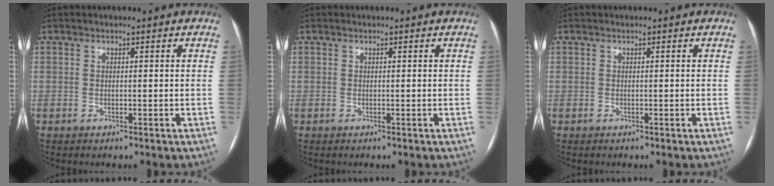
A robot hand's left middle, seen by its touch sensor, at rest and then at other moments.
{"total": 0.0}
{"total": 0.0}